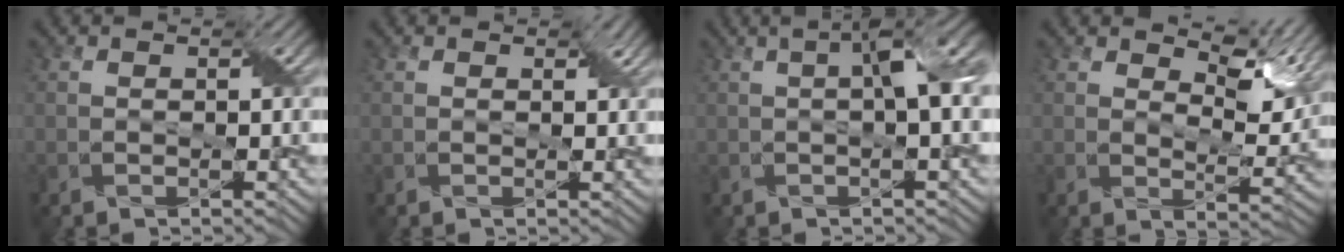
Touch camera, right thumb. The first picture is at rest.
{"total": 1.1, "force": [0.7, 0.6, 0.7], "torque": [-0.009, -0.002, 0.014]}
{"total": 6.5, "force": [0.9, 1.7, 6.3], "torque": [-0.102, 0.018, 0.012]}
{"total": 7.9, "force": [5.0, 3.3, 5.2], "torque": [-0.088, -0.002, 0.080]}